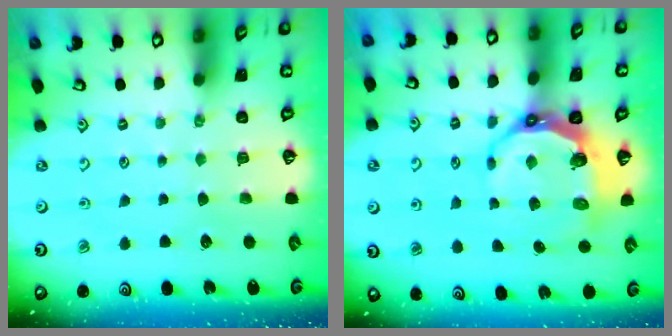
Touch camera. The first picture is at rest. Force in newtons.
{"total": 8.2, "press": 7.2, "slide": 3.8}